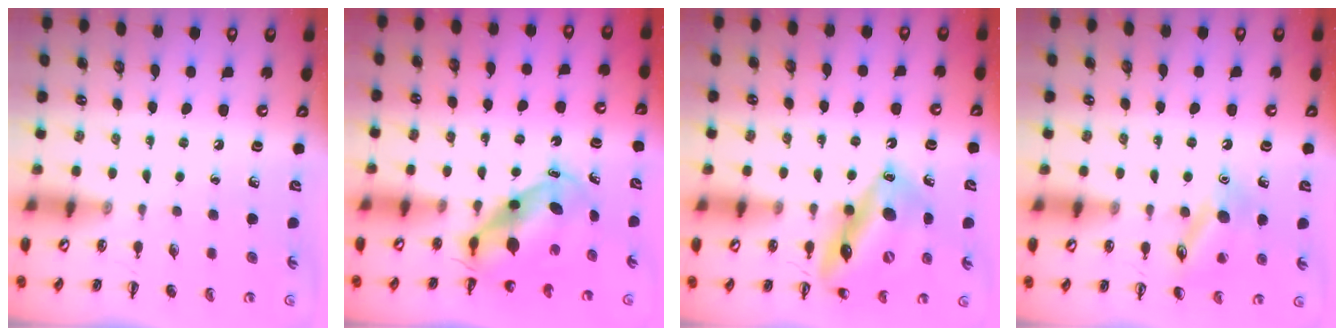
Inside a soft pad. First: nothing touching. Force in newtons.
{"total": 7.1, "press": 6.7, "slide": 2.4}
{"total": 17.1, "press": 16.7, "slide": 3.7}
{"total": 12.5, "press": 12.5, "slide": 1.1}